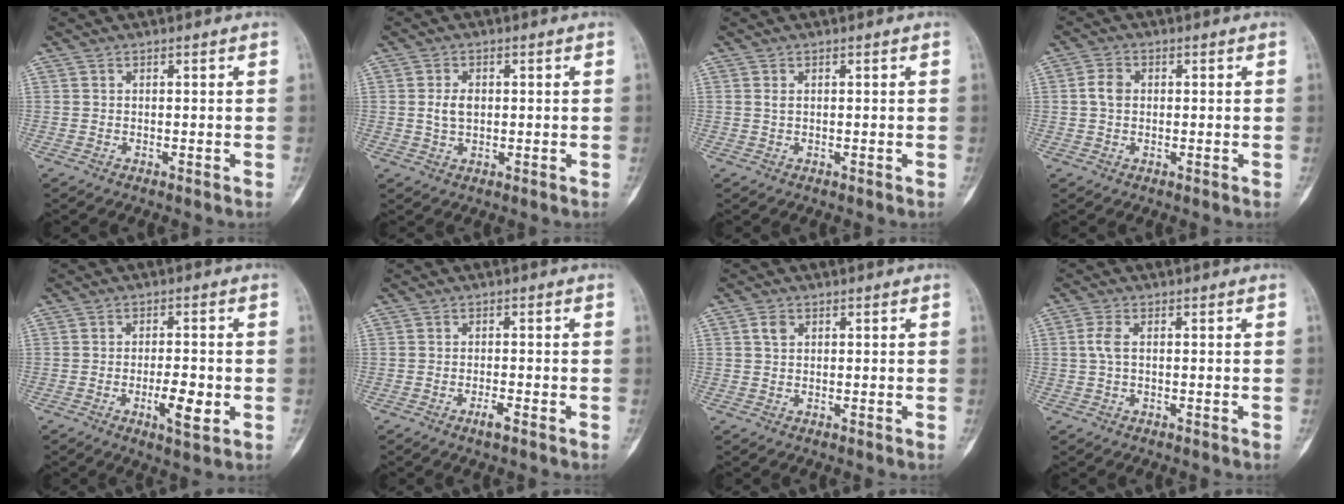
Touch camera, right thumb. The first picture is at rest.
{"total": 3.4, "force": [0.3, 2.2, 2.6], "torque": [-0.047, 0.002, 0.007]}
{"total": 0.6, "force": [0.2, 0.3, 0.5], "torque": [-0.009, 0.004, 0.004]}
{"total": 3.2, "force": [0.3, 2.4, 2.0], "torque": [-0.037, 0.006, 0.001]}
{"total": 6.2, "force": [-1.7, 2.0, 5.7], "torque": [-0.086, -0.002, -0.024]}
{"total": 2.0, "force": [-1.2, 0.3, 1.5], "torque": [-0.032, 0.002, -0.023]}
{"total": 1.8, "force": [0.7, 1.3, 1.1], "torque": [-0.017, 0.002, 0.012]}
{"total": 2.5, "force": [0.3, 1.1, 2.2], "torque": [-0.061, 0.005, 0.004]}